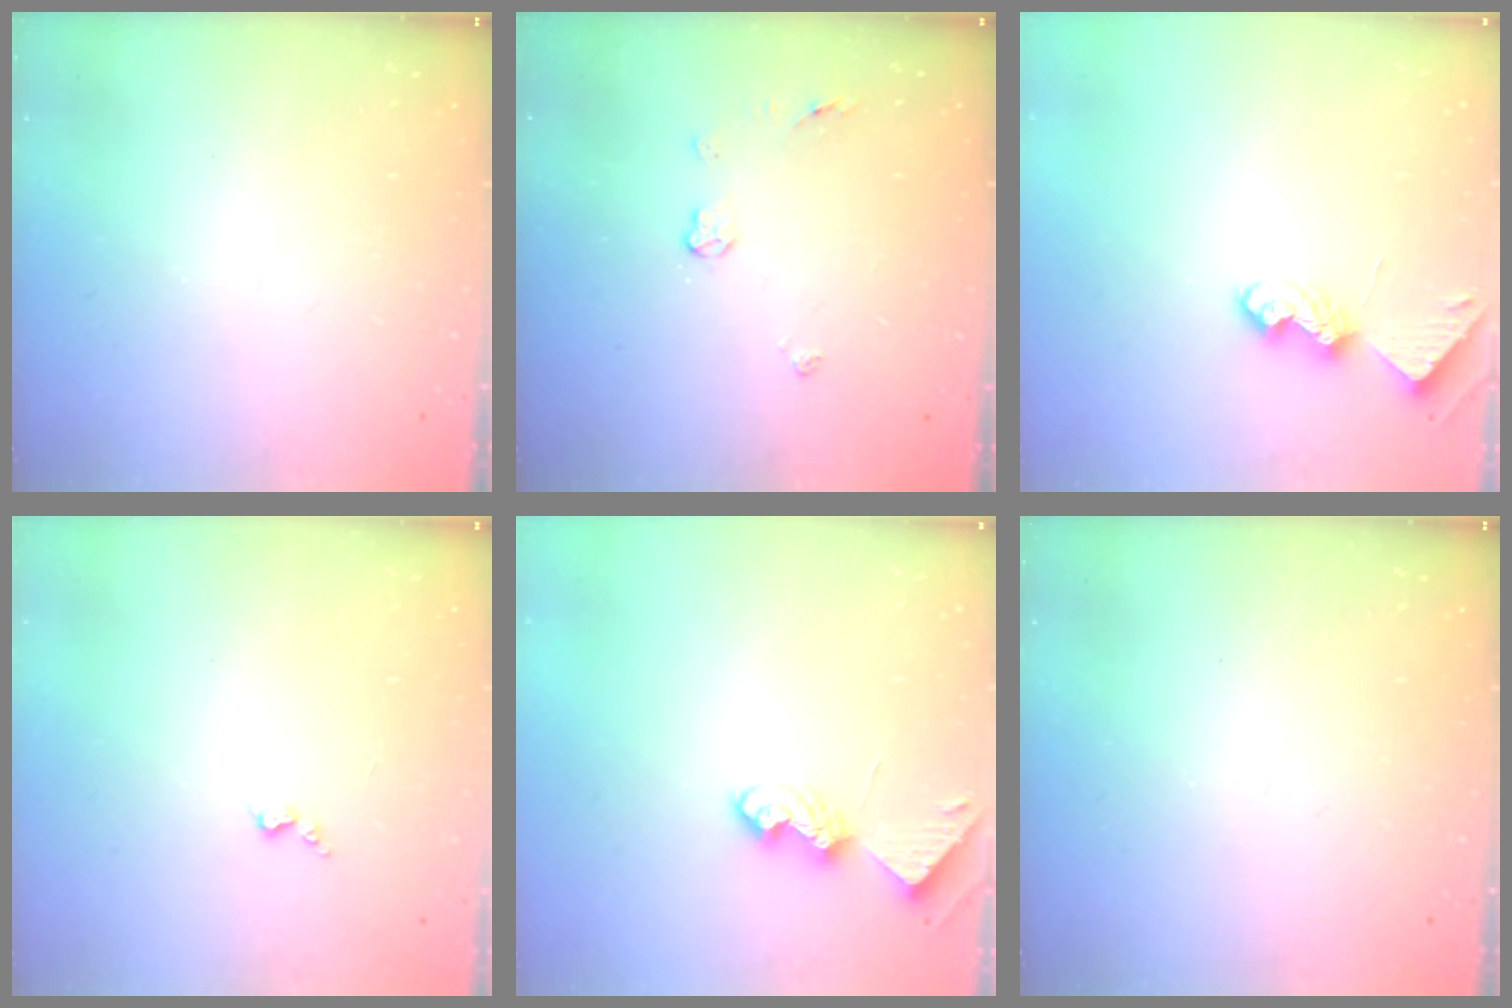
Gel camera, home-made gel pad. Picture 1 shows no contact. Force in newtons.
{"total": 5.1, "press": 5.1, "slide": 0.4}
{"total": 7.5, "press": 7.5, "slide": 0.5}
{"total": 2.4, "press": 2.4, "slide": 0.5}
{"total": 7.5, "press": 7.5, "slide": 0.5}
{"total": 0.0}